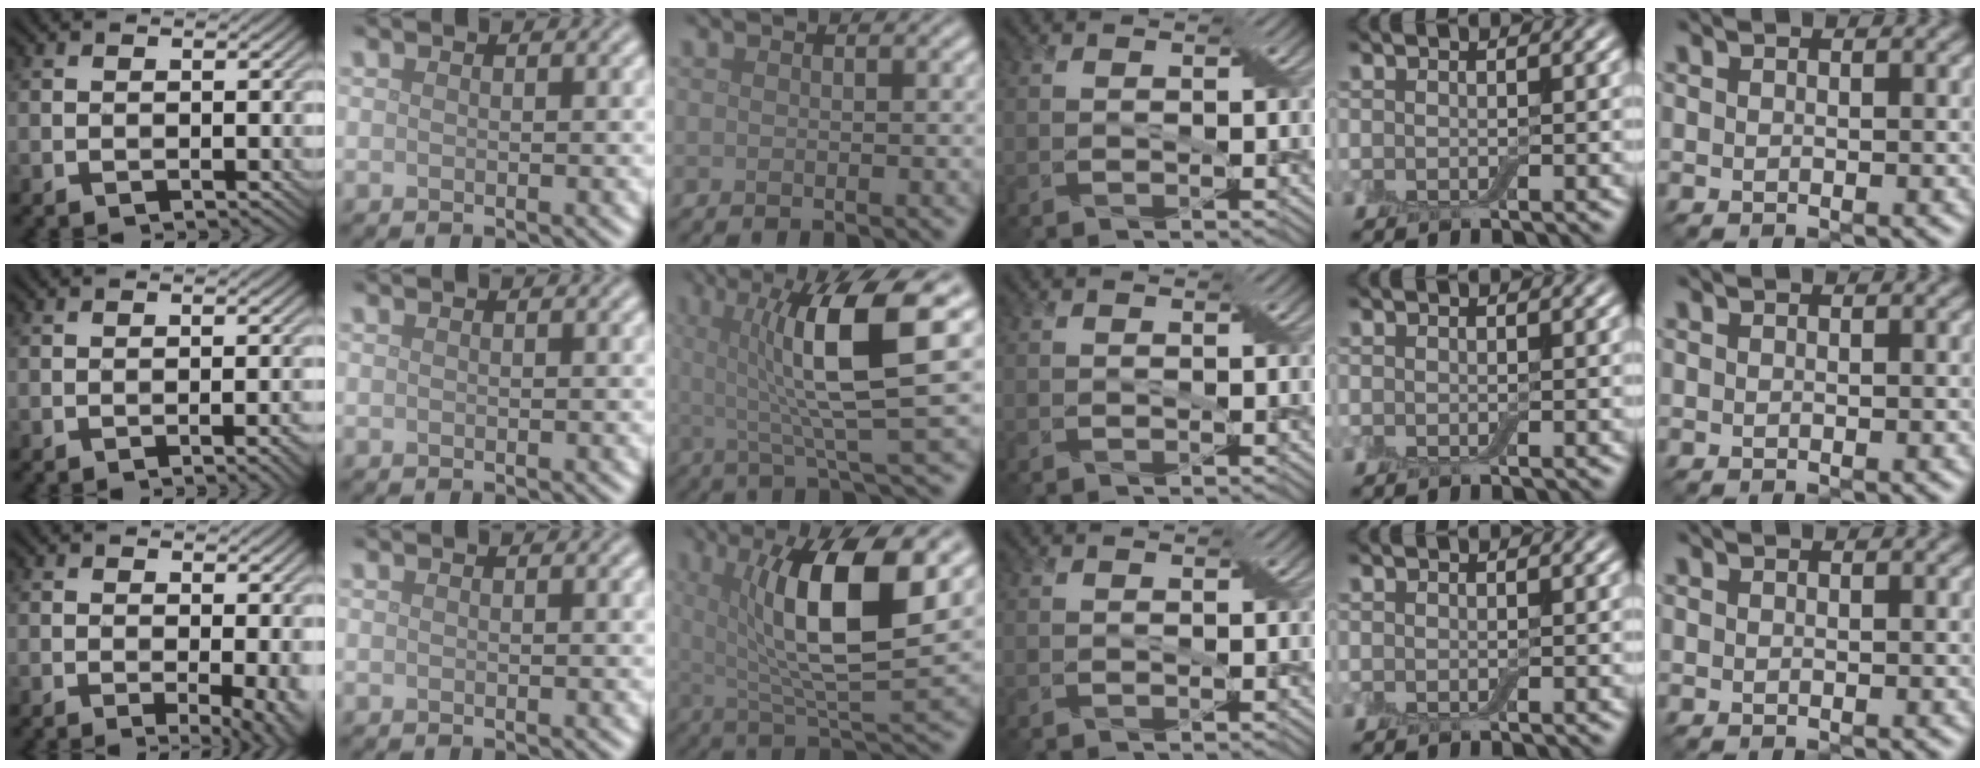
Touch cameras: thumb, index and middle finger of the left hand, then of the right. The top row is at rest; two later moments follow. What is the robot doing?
{"motion": "pour", "object": "bottle"}